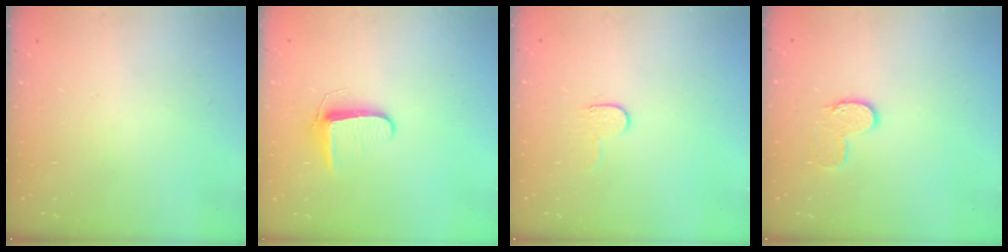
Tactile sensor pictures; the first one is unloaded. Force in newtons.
{"total": 7.8, "press": 7.7, "slide": 1.1}
{"total": 3.6, "press": 3.6, "slide": 0.3}
{"total": 6.8, "press": 6.8, "slide": 0.3}